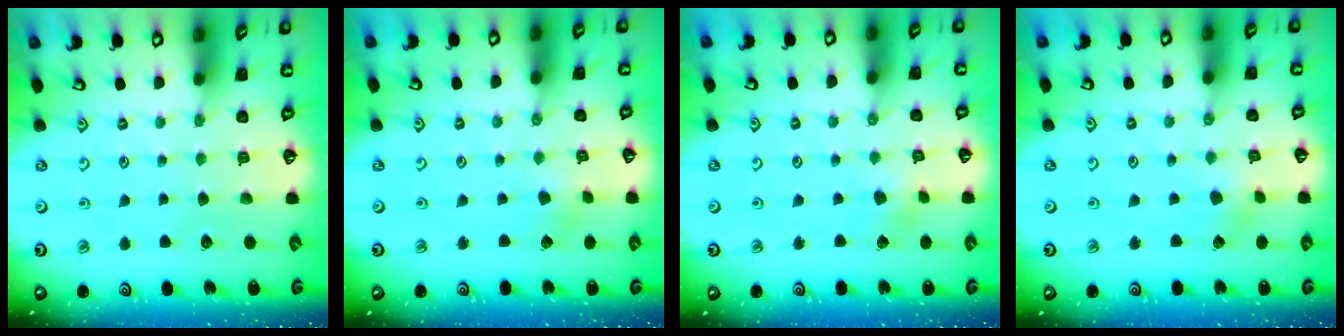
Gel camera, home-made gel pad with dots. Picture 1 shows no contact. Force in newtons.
{"total": 1.6, "press": 1.6, "slide": 0.2}
{"total": 2.4, "press": 2.4, "slide": 0.6}
{"total": 2.3, "press": 2.1, "slide": 0.7}